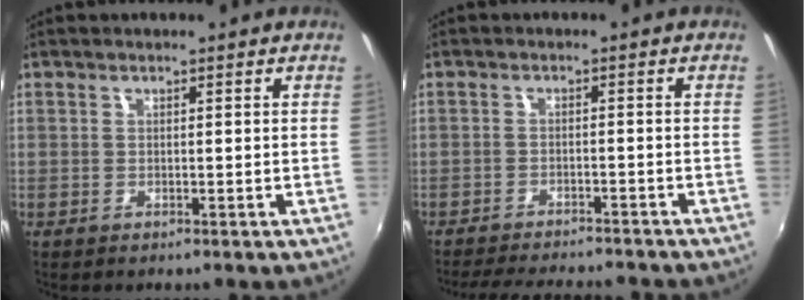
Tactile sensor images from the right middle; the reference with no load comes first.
{"total": 12.5, "force": [-11.2, 2.2, 4.9], "torque": [-0.106, -0.016, -0.161]}